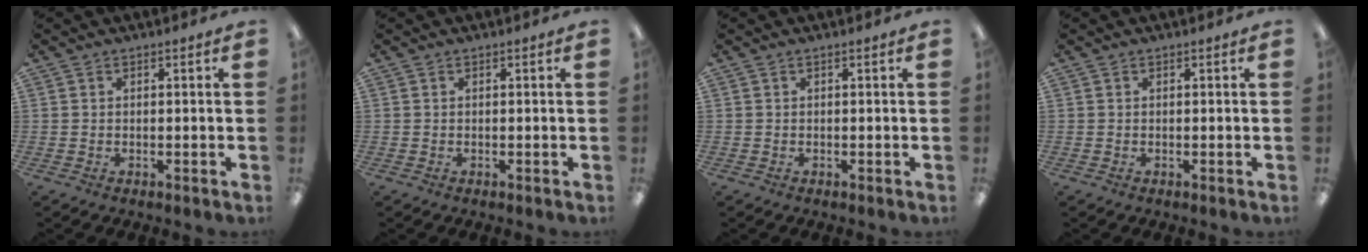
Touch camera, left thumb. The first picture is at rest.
{"total": 0.0}
{"total": 0.0}
{"total": 0.0}